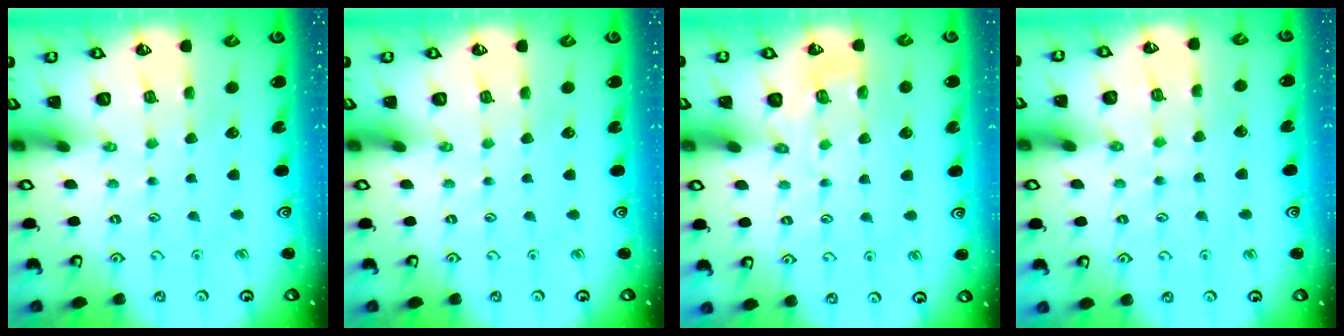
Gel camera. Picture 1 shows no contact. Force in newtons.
{"total": 0.0}
{"total": 3.8, "press": 3.3, "slide": 1.8}
{"total": 5.7, "press": 5.7, "slide": 0.6}